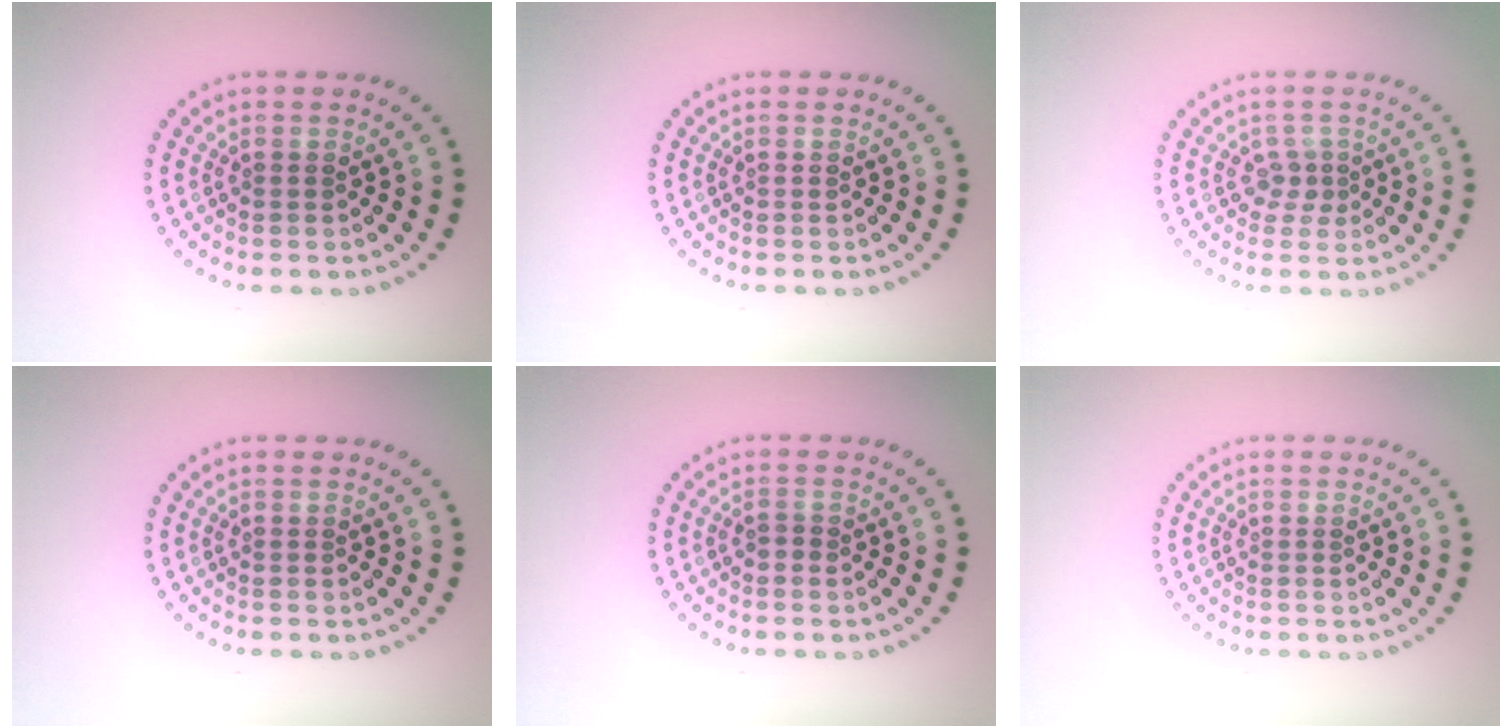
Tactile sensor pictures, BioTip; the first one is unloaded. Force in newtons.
{"total": 0.0}
{"total": 1.7, "press": 1.2, "slide": 1.2}
{"total": 0.0}
{"total": 0.7, "press": 0.6, "slide": 0.3}
{"total": 0.0}